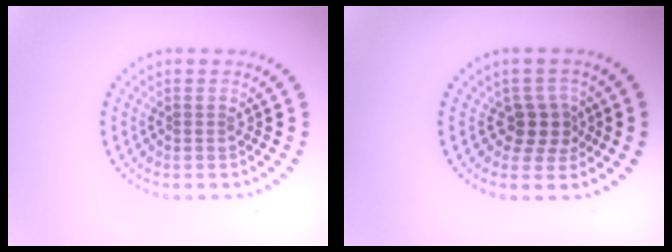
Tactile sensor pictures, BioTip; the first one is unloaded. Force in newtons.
{"total": 2.5, "press": 2.0, "slide": 1.5}